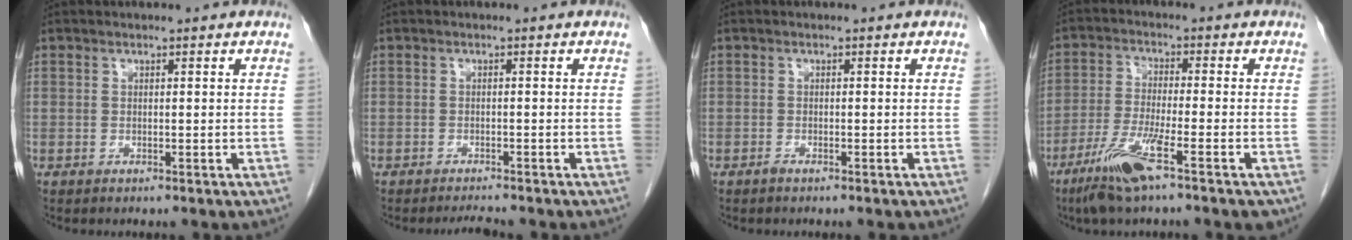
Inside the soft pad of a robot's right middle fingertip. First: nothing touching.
{"total": 1.7, "force": [-1.7, -0.2, 0.4], "torque": [-0.013, -0.010, -0.024]}
{"total": 0.8, "force": [-0.6, 0.0, 0.4], "torque": [-0.012, -0.001, -0.011]}
{"total": 9.3, "force": [-5.5, 0.2, 7.5], "torque": [-0.154, -0.023, -0.103]}